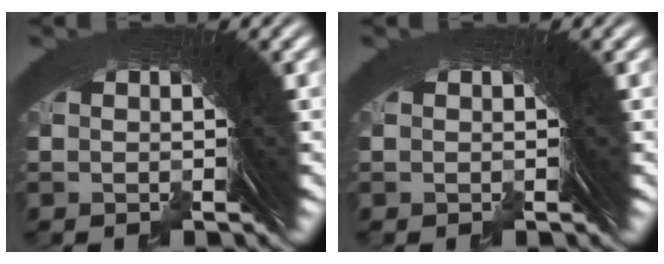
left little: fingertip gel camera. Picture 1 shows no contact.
{"total": 0.0}